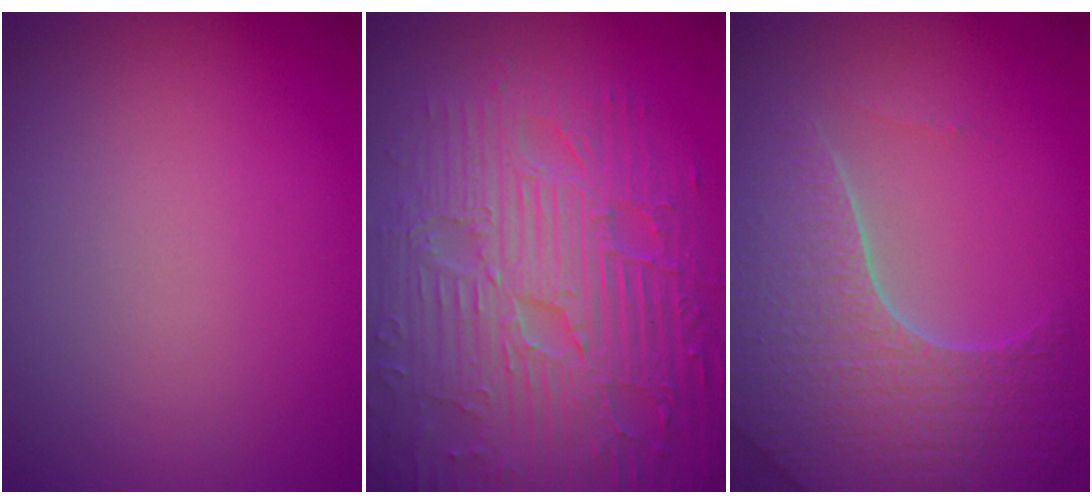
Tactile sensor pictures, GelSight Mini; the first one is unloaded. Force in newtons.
{"total": 9.4, "press": 6.8, "slide": 6.4}
{"total": 7.4, "press": 5.5, "slide": 5.0}